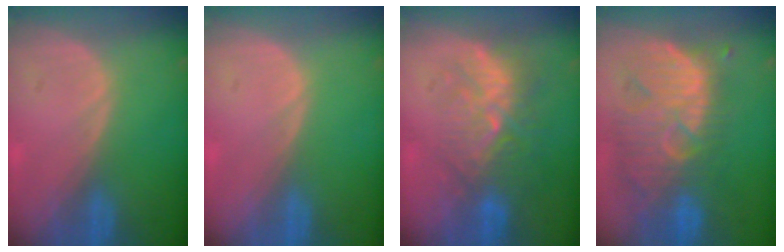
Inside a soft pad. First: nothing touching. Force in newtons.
{"total": 0.0}
{"total": 9.1, "press": 8.4, "slide": 3.5}
{"total": 12.1, "press": 11.0, "slide": 4.9}